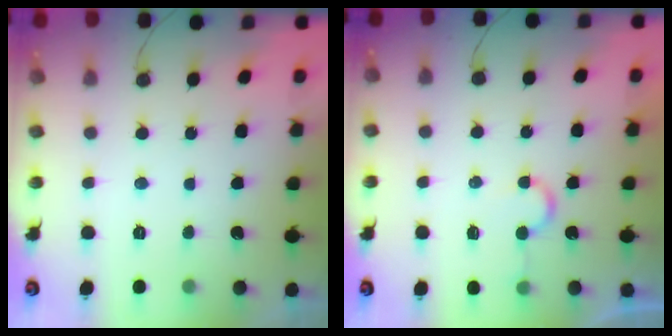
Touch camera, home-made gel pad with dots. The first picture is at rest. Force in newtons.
{"total": 5.4, "press": 5.3, "slide": 0.6}